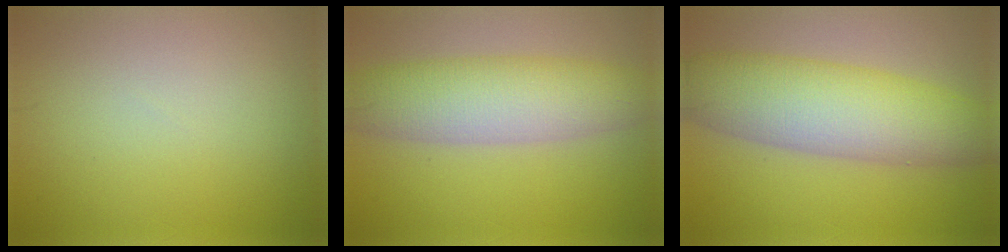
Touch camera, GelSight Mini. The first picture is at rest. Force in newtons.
{"total": 7.1, "press": 7.0, "slide": 0.4}
{"total": 8.7, "press": 8.7, "slide": 0.5}